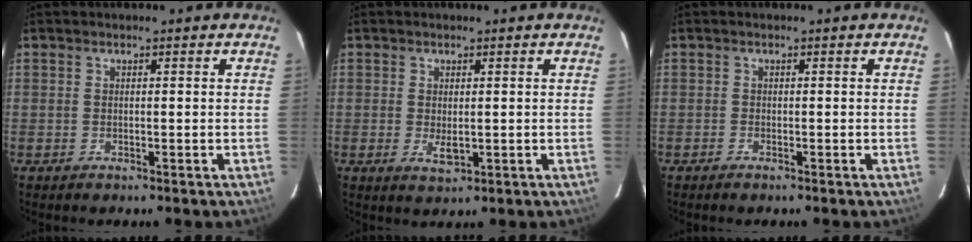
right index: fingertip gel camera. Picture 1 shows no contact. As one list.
[{"total": 2.8, "force": [-0.3, 1.4, 2.4], "torque": [-0.043, -0.007, -0.001]}, {"total": 0.7, "force": [-0.7, 0.2, 0.1], "torque": [-0.002, -0.001, -0.016]}]